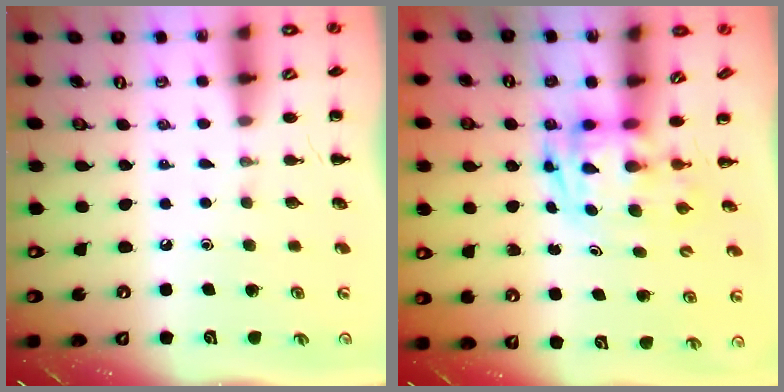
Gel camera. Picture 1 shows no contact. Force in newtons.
{"total": 2.7, "press": 2.7, "slide": 0.5}